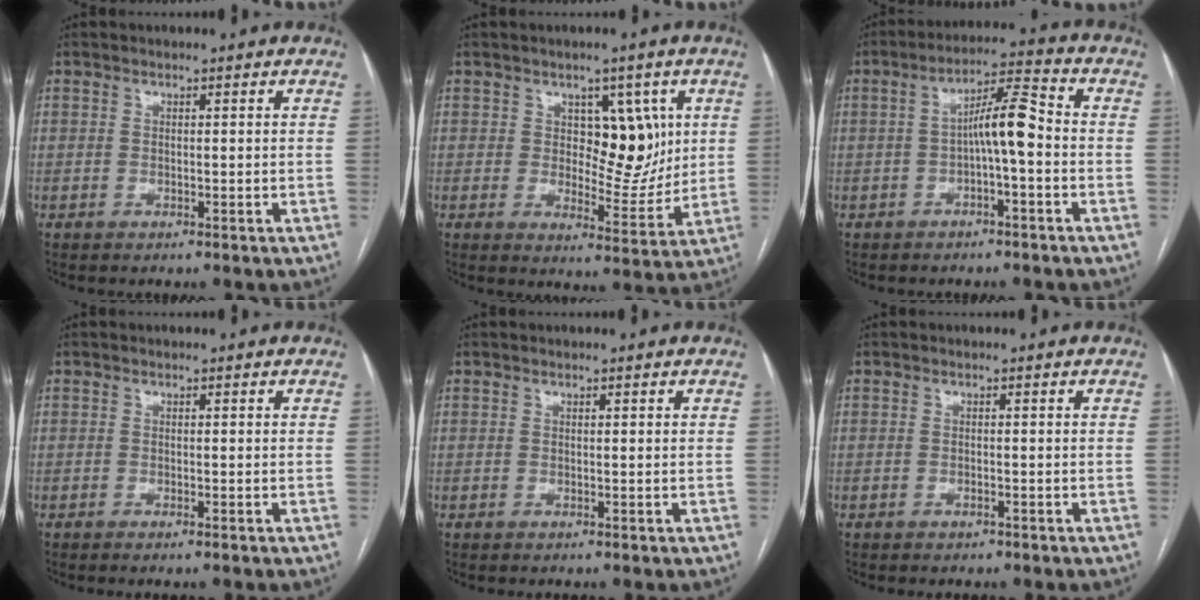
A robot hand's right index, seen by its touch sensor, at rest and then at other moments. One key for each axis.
{"total": 8.4, "fx": 2.3, "fy": 4.7, "fz": 6.6, "tx": -0.080, "ty": 0.007, "tz": 0.042}
{"total": 7.0, "fx": -1.0, "fy": 1.0, "fz": 6.9, "tx": -0.117, "ty": 0.026, "tz": -0.019}
{"total": 0.7, "fx": -0.5, "fy": -0.1, "fz": 0.5, "tx": -0.011, "ty": -0.001, "tz": -0.009}
{"total": 0.0}
{"total": 0.7, "fx": -0.6, "fy": 0.3, "fz": 0.3, "tx": -0.011, "ty": -0.001, "tz": -0.007}